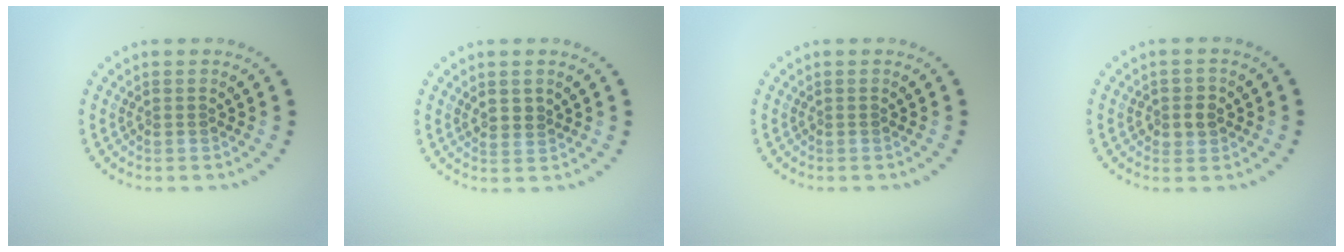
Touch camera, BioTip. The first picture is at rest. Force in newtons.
{"total": 1.1, "press": 0.9, "slide": 0.6}
{"total": 0.0}
{"total": 1.8, "press": 1.7, "slide": 0.7}